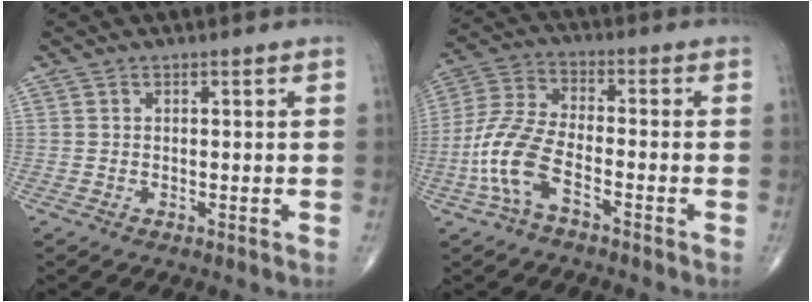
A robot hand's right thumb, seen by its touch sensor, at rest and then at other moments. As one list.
[{"total": 10.8, "force": [-4.5, 4.7, 8.6], "torque": [-0.198, 0.031, -0.094]}]